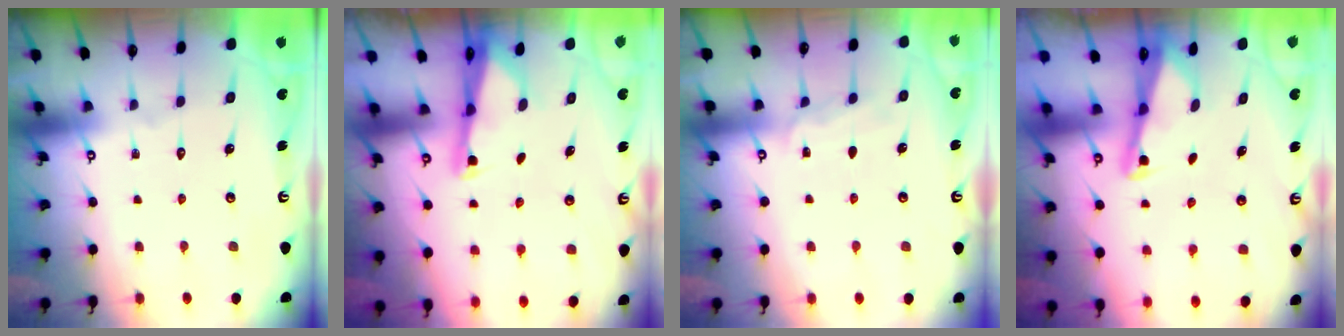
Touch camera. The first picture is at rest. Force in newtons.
{"total": 2.9, "press": 2.8, "slide": 0.5}
{"total": 5.7, "press": 5.7, "slide": 0.5}
{"total": 2.3, "press": 2.2, "slide": 0.3}